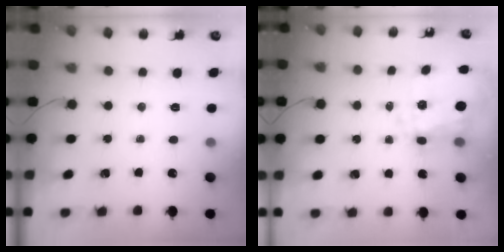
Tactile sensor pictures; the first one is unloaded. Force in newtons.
{"total": 11.6, "press": 11.5, "slide": 1.4}